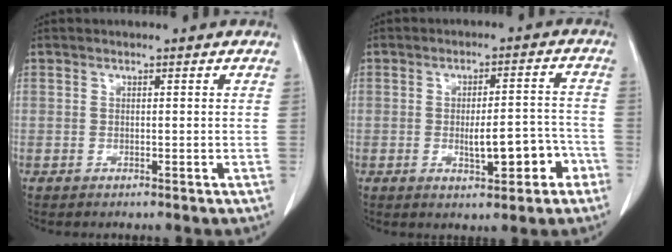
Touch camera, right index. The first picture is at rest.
{"total": 7.8, "force": [-2.8, 2.5, 6.8], "torque": [-0.101, 0.016, -0.032]}